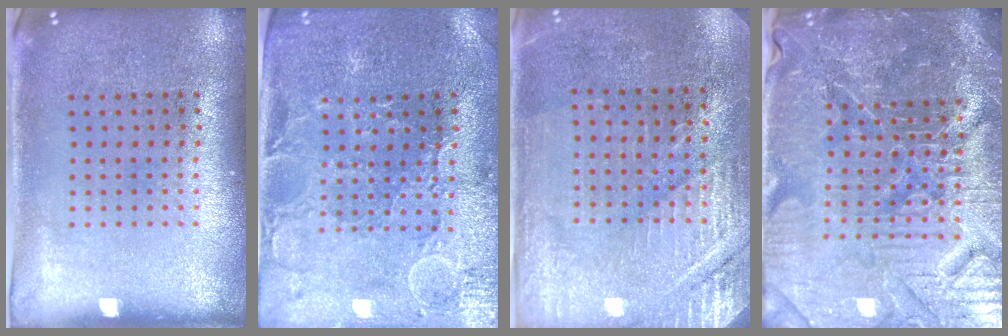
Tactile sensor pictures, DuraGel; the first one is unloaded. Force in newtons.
{"total": 1.1, "press": 1.0, "slide": 0.4}
{"total": 2.9, "press": 2.9, "slide": 0.3}
{"total": 6.0, "press": 5.5, "slide": 2.3}